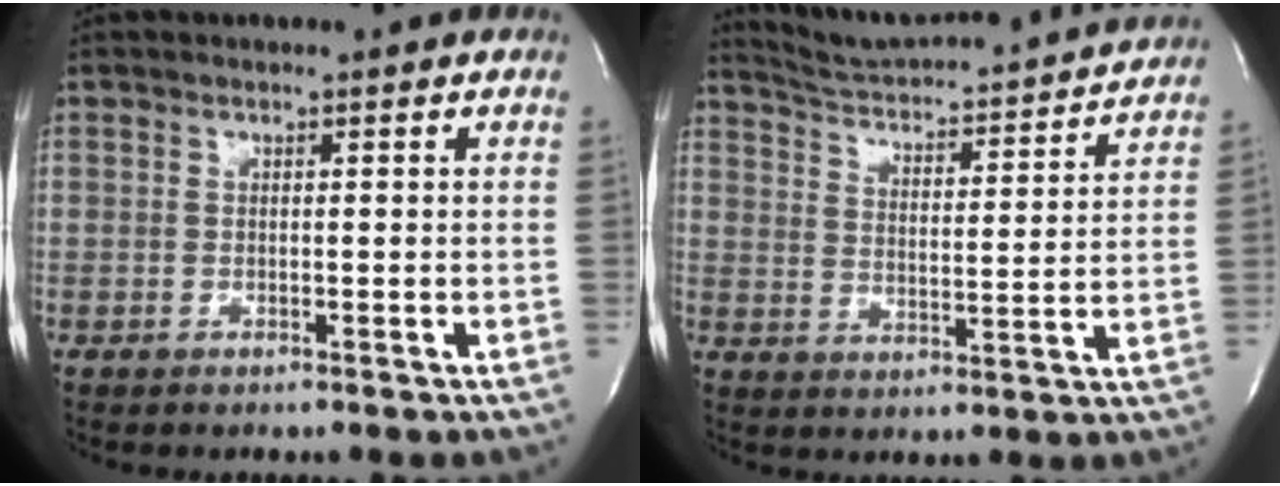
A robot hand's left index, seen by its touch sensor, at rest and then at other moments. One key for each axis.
{"total": 18.2, "fx": 17.5, "fy": 1.2, "fz": 5.1, "tx": -0.082, "ty": -0.030, "tz": 0.237}